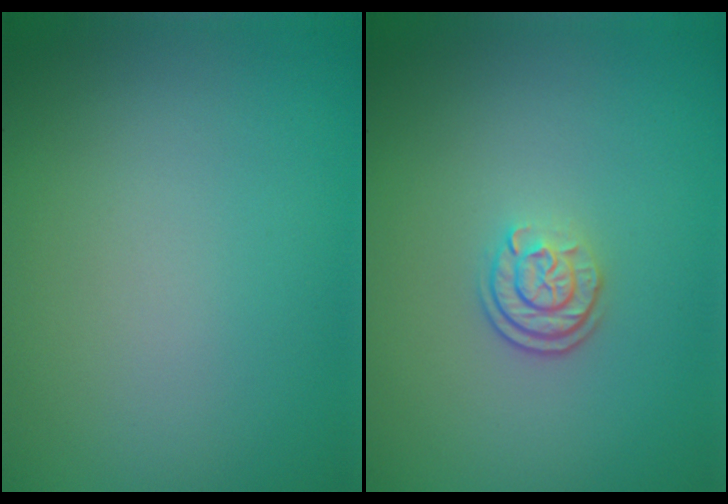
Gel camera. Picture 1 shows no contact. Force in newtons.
{"total": 2.1, "press": 1.8, "slide": 1.2}